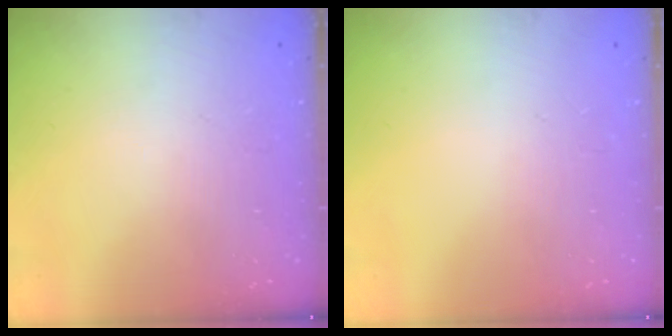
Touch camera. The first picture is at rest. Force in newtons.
{"total": 0.0}